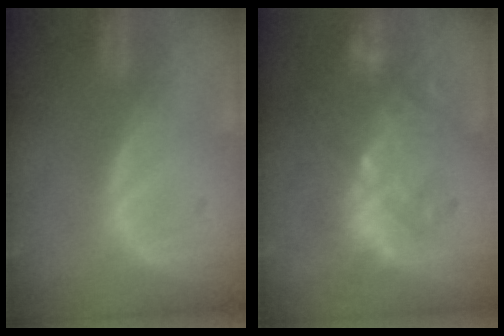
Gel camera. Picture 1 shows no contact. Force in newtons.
{"total": 10.5, "press": 9.6, "slide": 4.1}